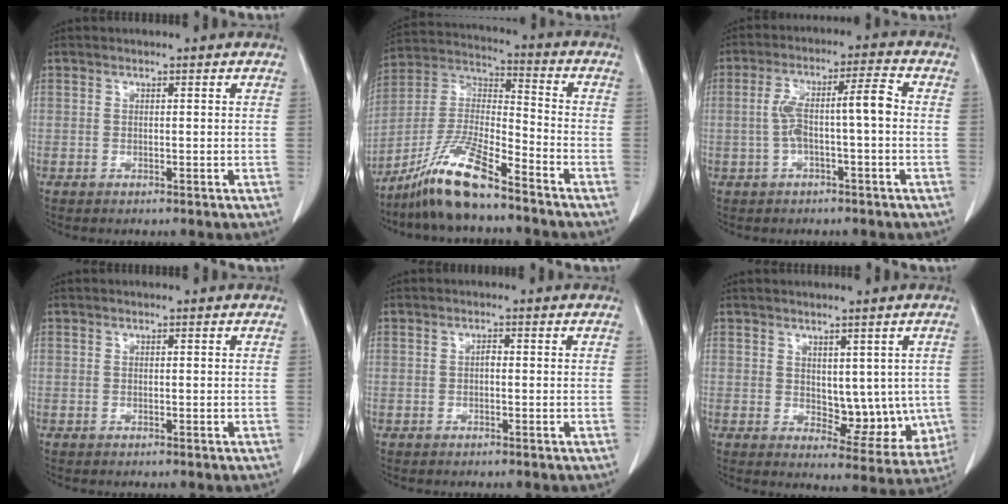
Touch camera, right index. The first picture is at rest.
{"total": 12.4, "force": [-9.4, 1.6, 8.0], "torque": [-0.169, -0.002, -0.179]}
{"total": 7.3, "force": [-0.6, 1.0, 7.2], "torque": [-0.140, 0.031, -0.009]}
{"total": 0.0}
{"total": 0.7, "force": [-0.1, 0.4, 0.6], "torque": [-0.011, 0.003, -0.003]}
{"total": 8.3, "force": [0.5, 4.9, 6.7], "torque": [-0.063, -0.005, 0.021]}